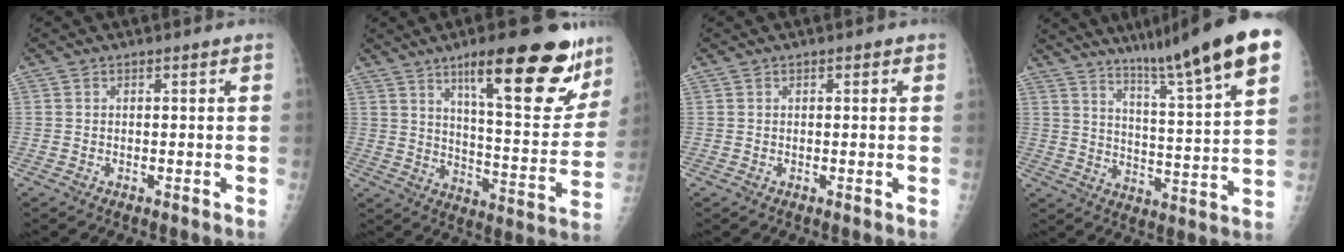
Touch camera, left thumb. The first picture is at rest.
{"total": 23.1, "force": [13.8, 6.2, 17.4], "torque": [-0.208, -0.065, 0.208]}
{"total": 0.9, "force": [0.5, 0.5, 0.6], "torque": [-0.004, 0.000, 0.003]}
{"total": 20.8, "force": [14.2, 0.9, 15.2], "torque": [-0.209, -0.056, 0.207]}